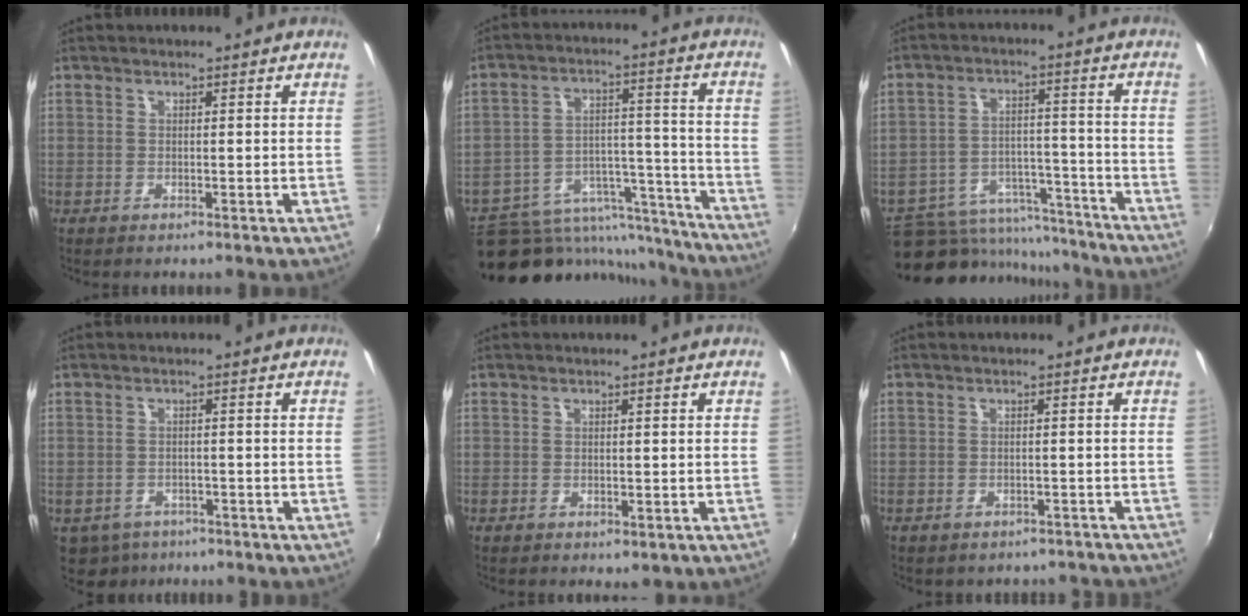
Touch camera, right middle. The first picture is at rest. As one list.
[{"total": 19.5, "force": [-16.2, 9.2, 5.8], "torque": [-0.105, 0.042, -0.207]}, {"total": 15.3, "force": [-12.8, 7.4, 3.8], "torque": [-0.081, 0.034, -0.171]}, {"total": 6.3, "force": [-4.0, 4.4, 2.1], "torque": [-0.059, -0.017, -0.057]}, {"total": 0.7, "force": [0.1, 0.5, 0.4], "torque": [-0.006, -0.003, 0.001]}, {"total": 6.4, "force": [-5.6, 2.6, 1.4], "torque": [-0.026, -0.005, -0.060]}]